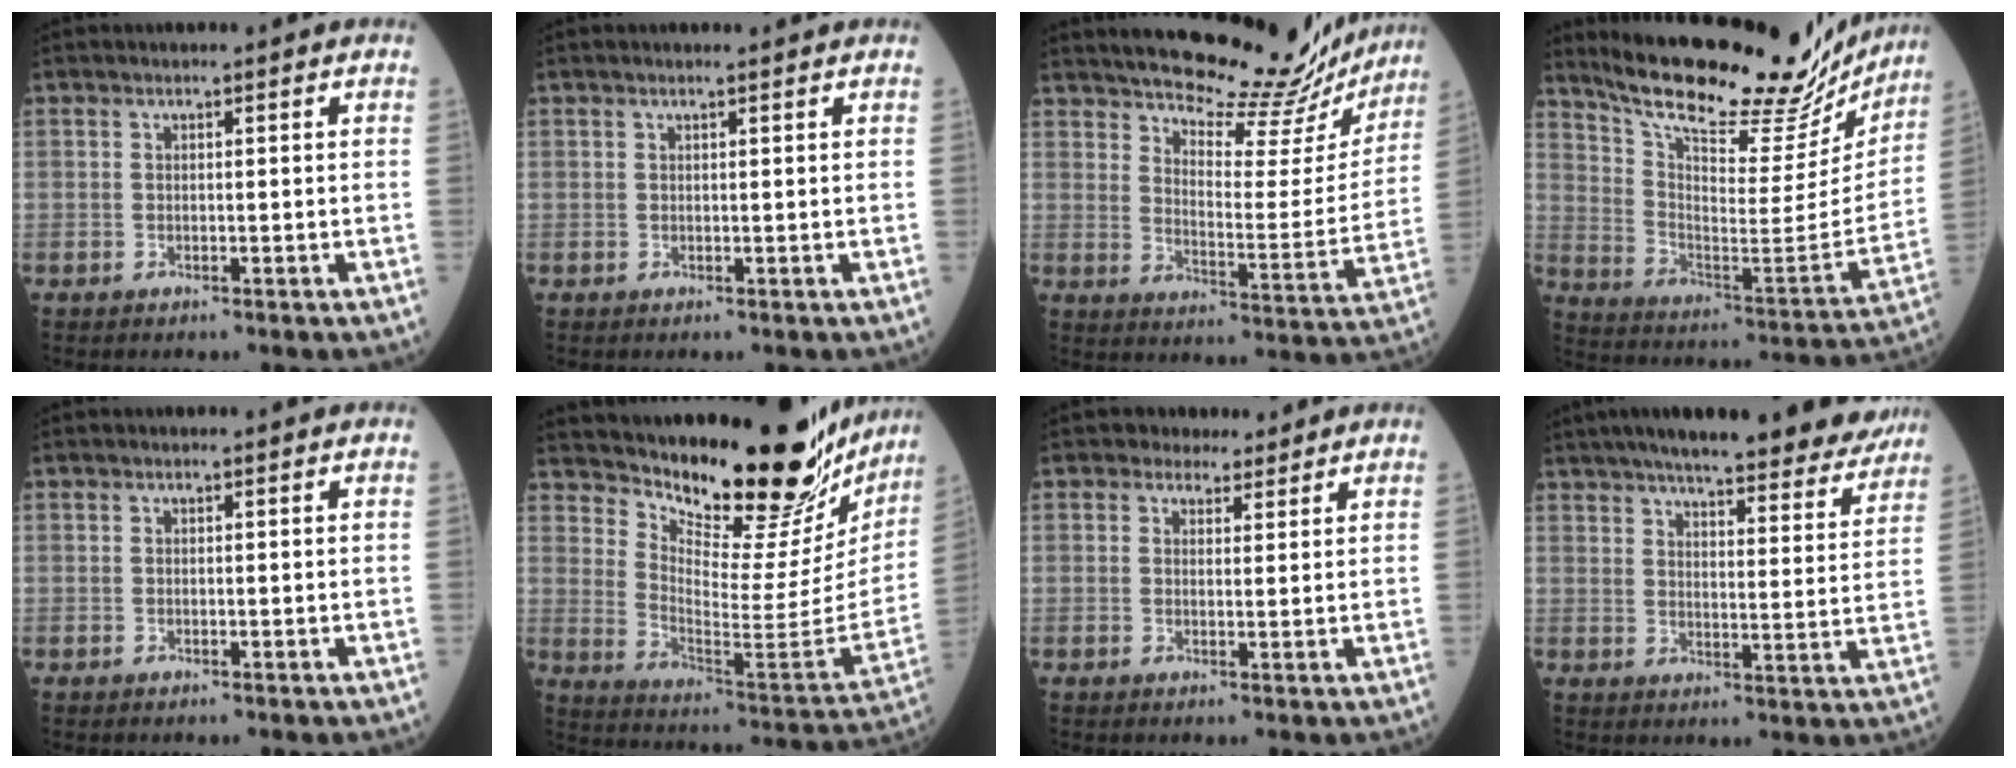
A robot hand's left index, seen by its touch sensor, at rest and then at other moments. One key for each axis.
{"total": 1.1, "fx": 1.0, "fy": -0.1, "fz": 0.5, "tx": -0.010, "ty": 0.010, "tz": 0.018}
{"total": 20.3, "fx": 18.6, "fy": 4.7, "fz": 6.7, "tx": -0.090, "ty": -0.035, "tz": 0.235}
{"total": 26.0, "fx": 22.5, "fy": 6.3, "fz": 11.4, "tx": -0.183, "ty": -0.029, "tz": 0.321}
{"total": 0.0}
{"total": 25.0, "fx": 22.4, "fy": 4.8, "fz": 10.1, "tx": -0.159, "ty": -0.097, "tz": 0.303}
{"total": 3.0, "fx": 2.5, "fy": 1.6, "fz": 0.2, "tx": 0.002, "ty": 0.006, "tz": 0.035}
{"total": 24.4, "fx": 21.2, "fy": 4.3, "fz": 11.4, "tx": -0.169, "ty": -0.009, "tz": 0.267}